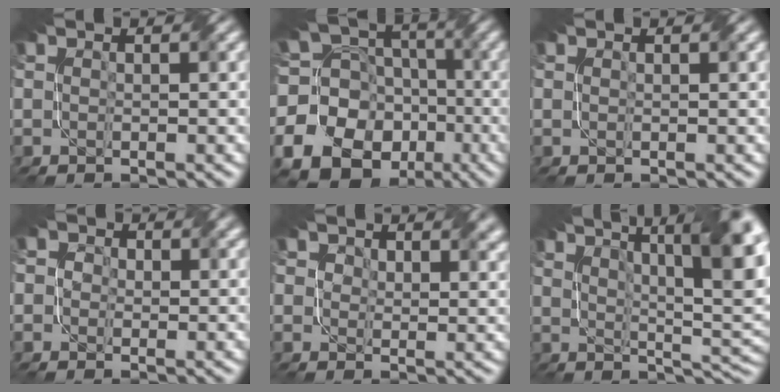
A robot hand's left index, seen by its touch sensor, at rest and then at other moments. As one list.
[{"total": 21.1, "force": [-8.5, 18.4, 6.1], "torque": [-0.159, -0.036, -0.148]}, {"total": 0.6, "force": [0.5, 0.1, 0.3], "torque": [-0.009, -0.003, 0.004]}, {"total": 3.2, "force": [1.3, 2.6, 1.3], "torque": [-0.019, 0.002, -0.006]}, {"total": 4.0, "force": [2.8, 2.4, 1.7], "torque": [-0.037, -0.005, 0.037]}, {"total": 13.8, "force": [6.4, 4.6, 11.4], "torque": [-0.136, 0.025, 0.079]}]